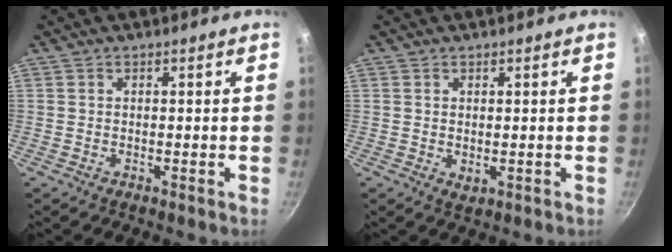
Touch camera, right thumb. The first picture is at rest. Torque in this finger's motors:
{"motor_torque": [-0.64, -0.18, 0.04, -0.09, -0.05]}